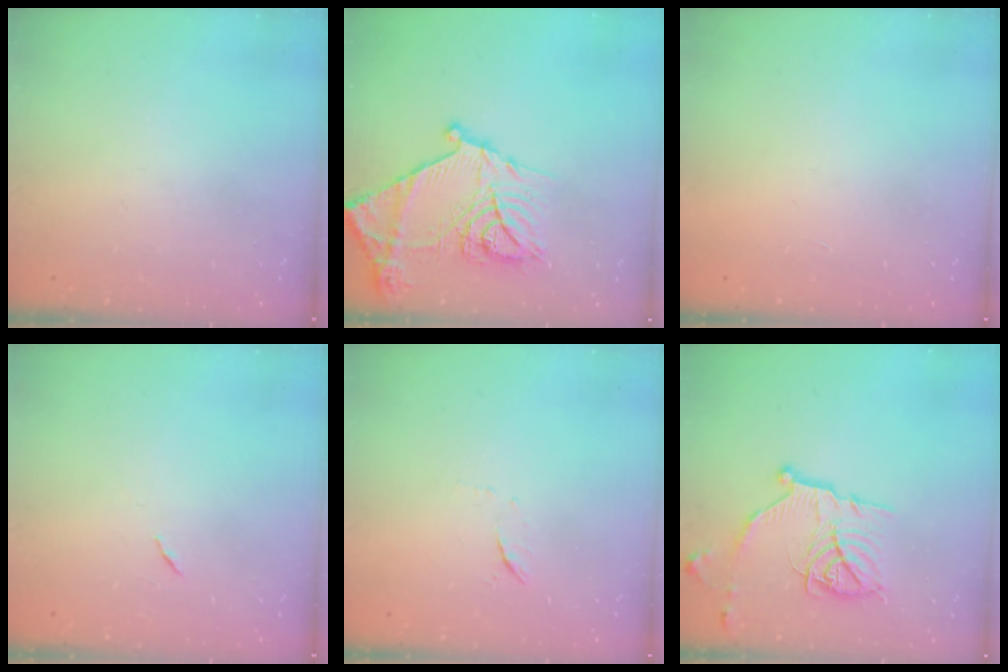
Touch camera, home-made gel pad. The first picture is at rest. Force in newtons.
{"total": 22.3, "press": 22.2, "slide": 2.0}
{"total": 1.7, "press": 1.7, "slide": 0.1}
{"total": 5.3, "press": 4.8, "slide": 2.2}
{"total": 5.0, "press": 4.8, "slide": 1.4}
{"total": 14.6, "press": 14.5, "slide": 1.3}